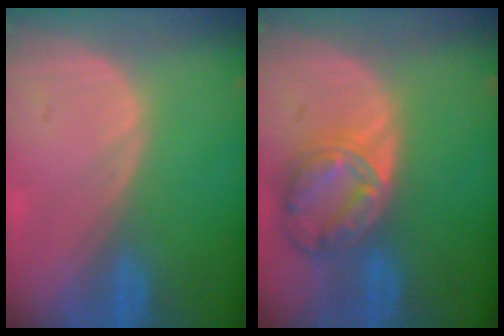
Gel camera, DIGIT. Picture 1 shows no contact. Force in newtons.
{"total": 8.2, "press": 7.0, "slide": 4.3}